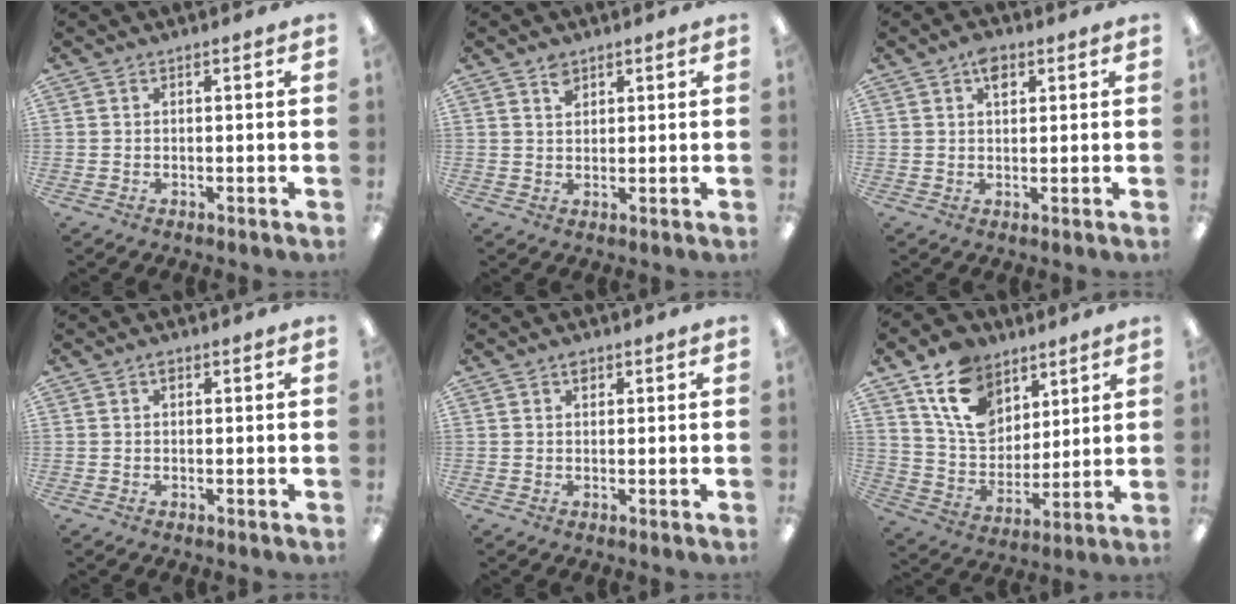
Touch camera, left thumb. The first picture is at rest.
{"total": 2.8, "force": [2.0, 1.6, 1.1], "torque": [-0.017, -0.005, 0.036]}
{"total": 3.8, "force": [1.9, 2.2, 2.5], "torque": [-0.031, -0.004, 0.028]}
{"total": 1.2, "force": [0.5, 0.7, 0.9], "torque": [-0.011, 0.001, 0.005]}
{"total": 1.4, "force": [0.8, 0.9, 0.8], "torque": [-0.009, -0.001, 0.013]}
{"total": 15.9, "force": [9.1, 11.0, 6.9], "torque": [-0.124, -0.037, 0.175]}